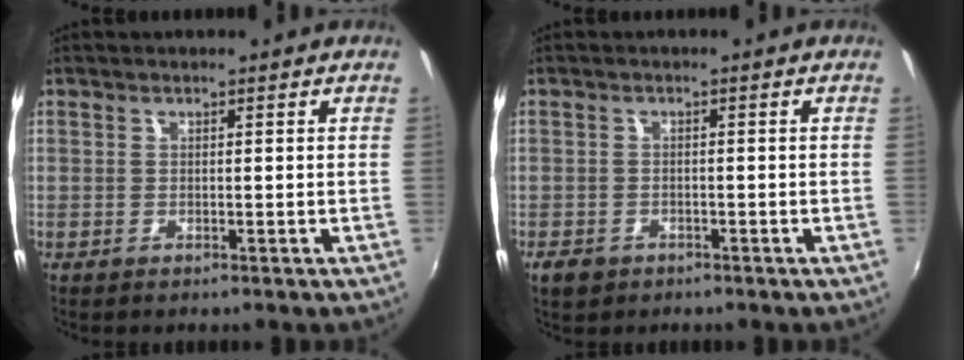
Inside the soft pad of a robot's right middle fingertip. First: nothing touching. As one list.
[{"total": 3.1, "force": [-1.9, 2.2, 1.2], "torque": [-0.031, -0.003, -0.031]}]